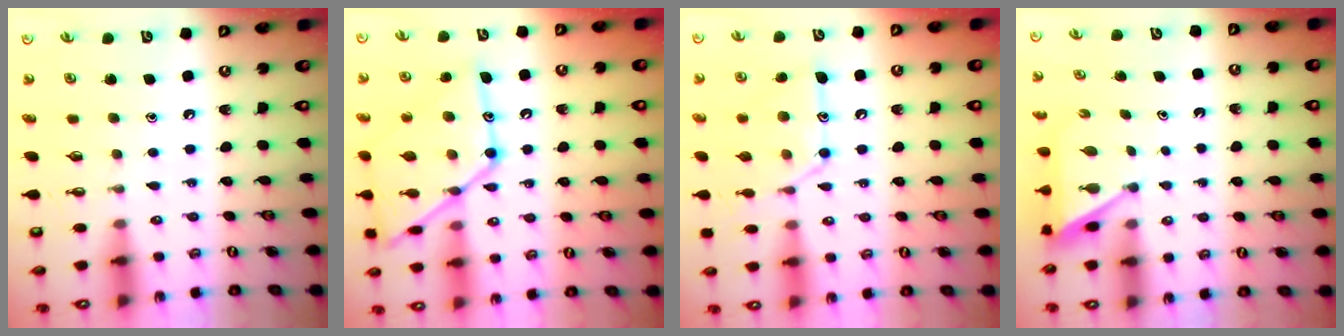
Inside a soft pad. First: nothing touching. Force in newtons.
{"total": 19.7, "press": 19.7, "slide": 1.4}
{"total": 15.1, "press": 15.1, "slide": 1.1}
{"total": 4.8, "press": 4.8, "slide": 0.3}